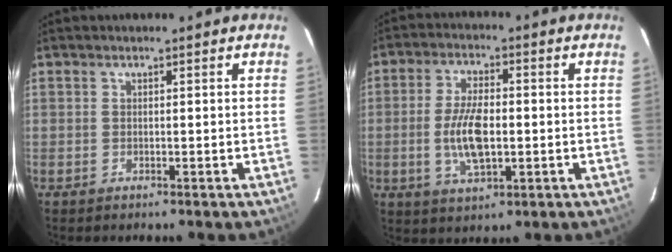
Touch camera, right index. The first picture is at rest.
{"total": 9.4, "force": [-1.2, 4.1, 8.4], "torque": [-0.167, -0.001, -0.021]}